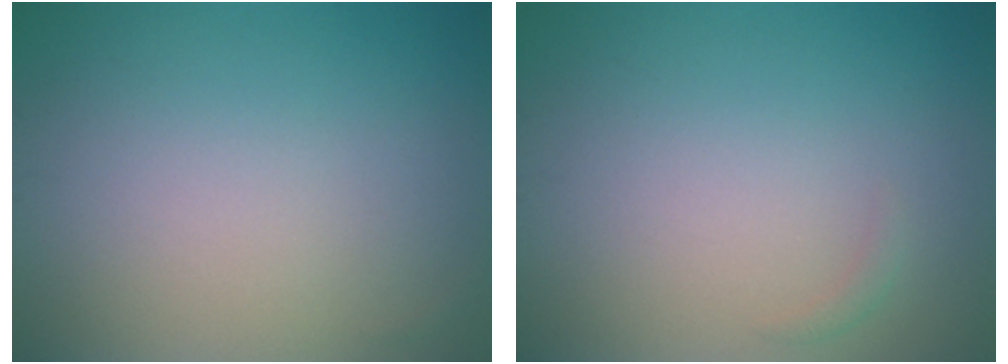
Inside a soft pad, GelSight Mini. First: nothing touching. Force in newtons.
{"total": 0.6, "press": 0.6, "slide": 0.1}